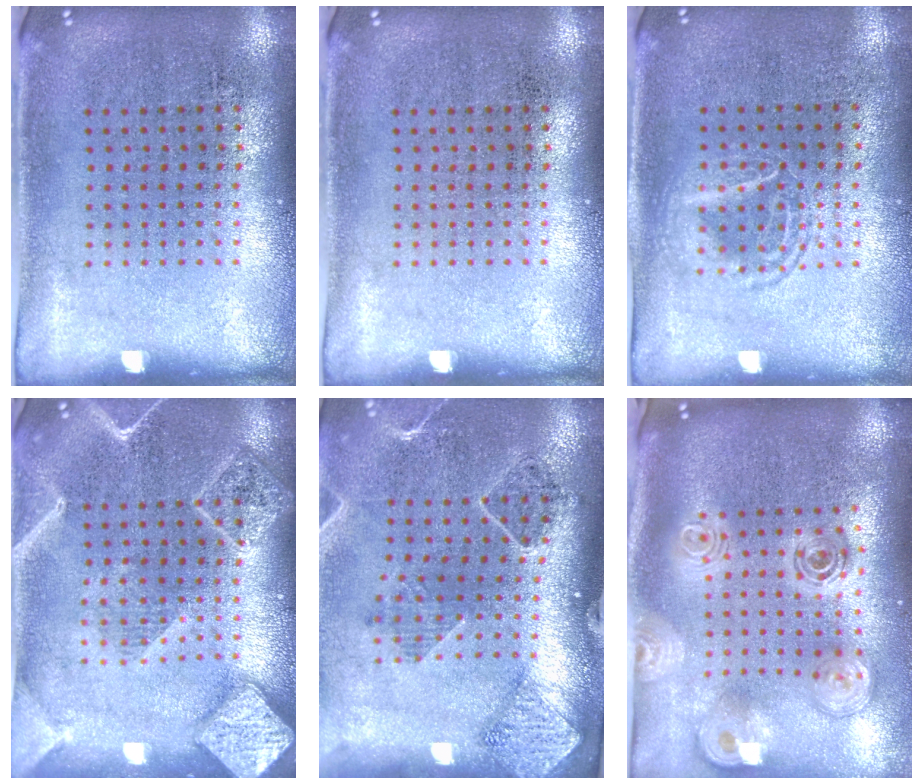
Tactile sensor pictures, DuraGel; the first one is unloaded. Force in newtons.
{"total": 0.0}
{"total": 1.2, "press": 1.1, "slide": 0.2}
{"total": 2.3, "press": 2.2, "slide": 0.3}
{"total": 1.6, "press": 1.6, "slide": 0.1}
{"total": 2.8, "press": 2.0, "slide": 2.0}